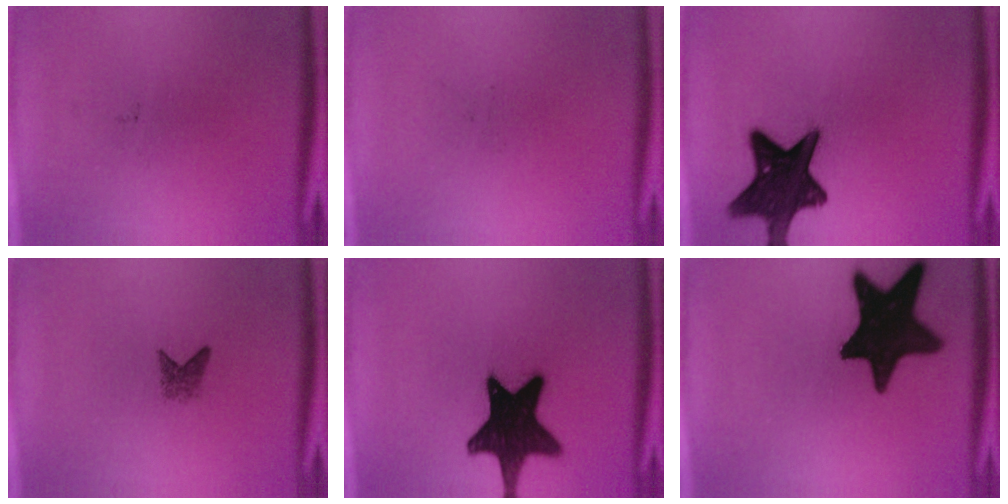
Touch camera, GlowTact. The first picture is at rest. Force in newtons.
{"total": 0.0}
{"total": 14.2}
{"total": 1.6}
{"total": 17.6}
{"total": 18.7}